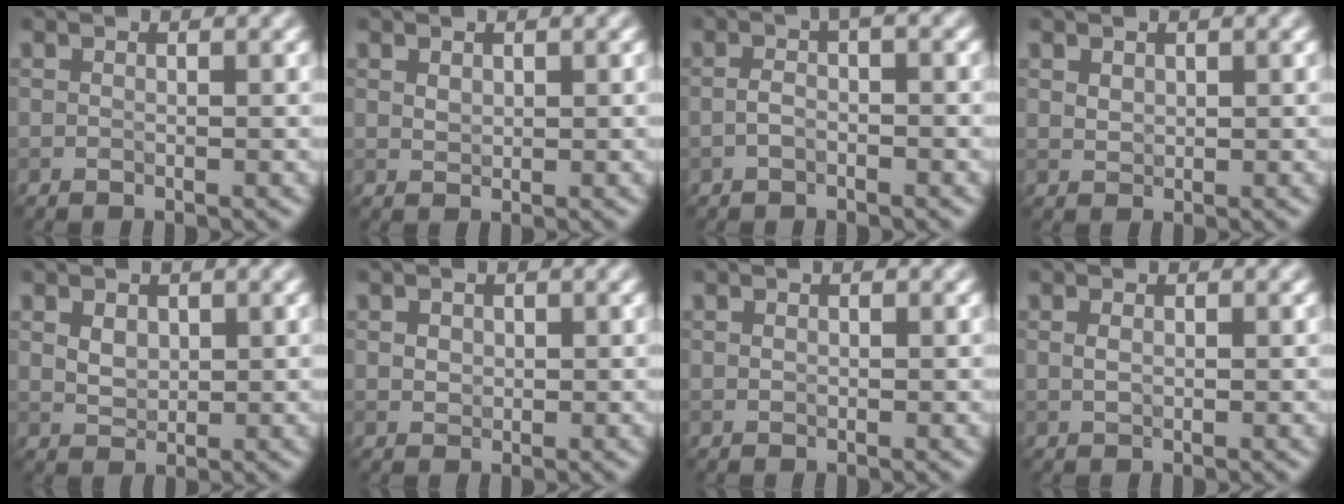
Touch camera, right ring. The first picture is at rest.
{"total": 0.9, "force": [0.5, 0.6, 0.5], "torque": [-0.011, -0.001, 0.012]}
{"total": 1.6, "force": [-0.7, 0.6, 1.3], "torque": [-0.028, 0.005, -0.015]}
{"total": 1.0, "force": [0.6, 0.7, 0.4], "torque": [-0.009, -0.001, 0.013]}
{"total": 1.8, "force": [0.6, 1.3, 1.1], "torque": [-0.022, -0.002, 0.015]}
{"total": 1.3, "force": [0.5, 1.1, 0.6], "torque": [-0.009, 0.000, 0.011]}
{"total": 0.5, "force": [0.2, 0.4, 0.3], "torque": [-0.004, 0.001, 0.003]}
{"total": 0.8, "force": [0.1, 0.5, 0.6], "torque": [-0.015, 0.000, 0.004]}